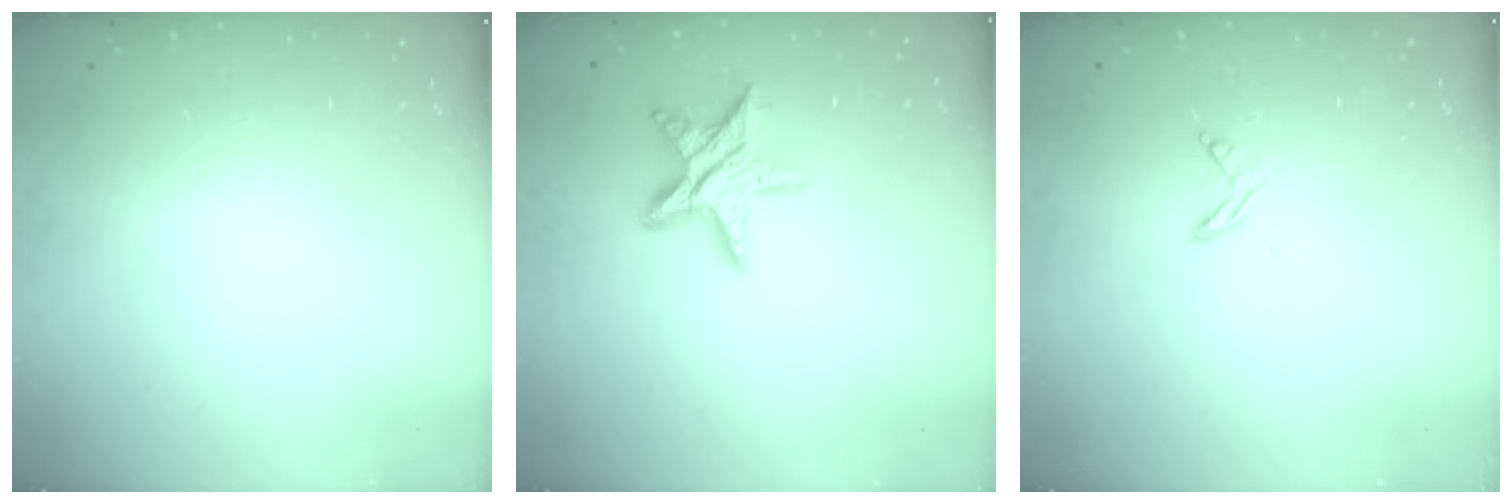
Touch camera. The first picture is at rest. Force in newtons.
{"total": 11.7, "press": 11.7, "slide": 0.8}
{"total": 3.9, "press": 3.8, "slide": 0.4}